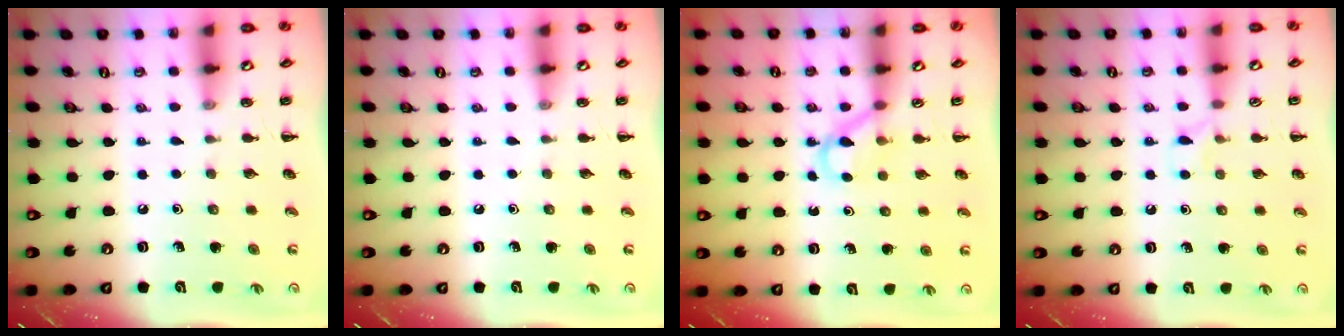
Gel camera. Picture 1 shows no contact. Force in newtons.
{"total": 0.0}
{"total": 3.5, "press": 3.2, "slide": 1.5}
{"total": 5.6, "press": 5.3, "slide": 1.8}